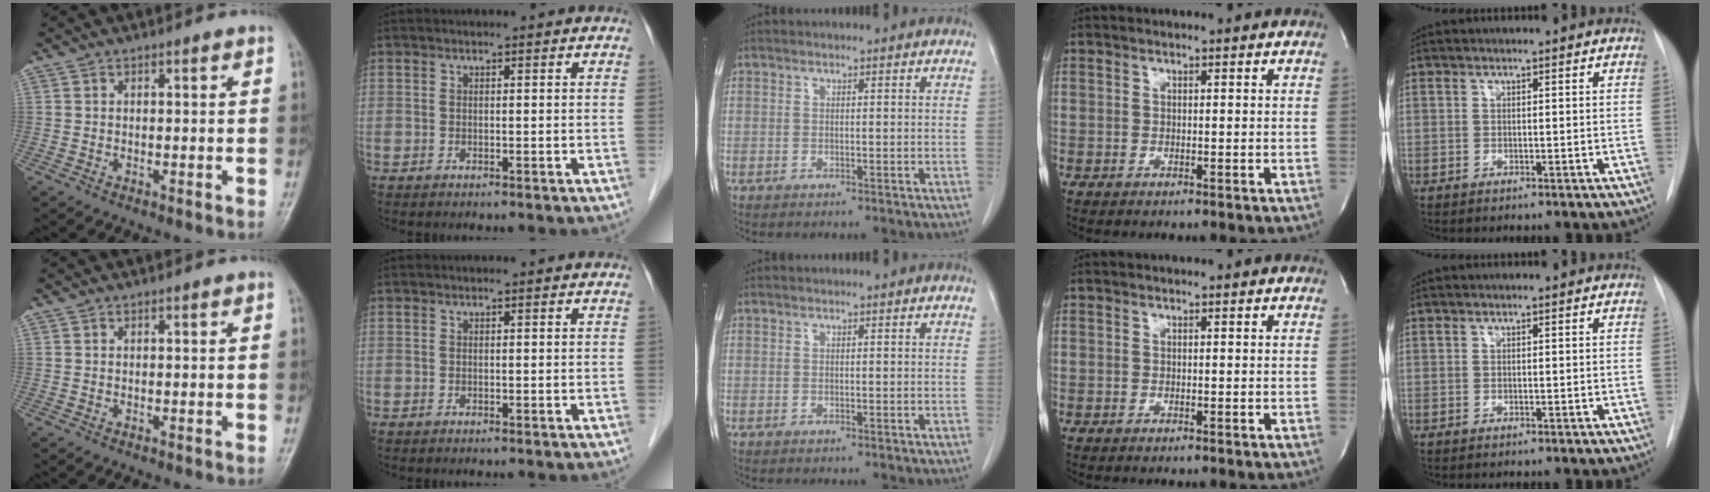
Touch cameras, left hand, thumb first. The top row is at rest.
{}